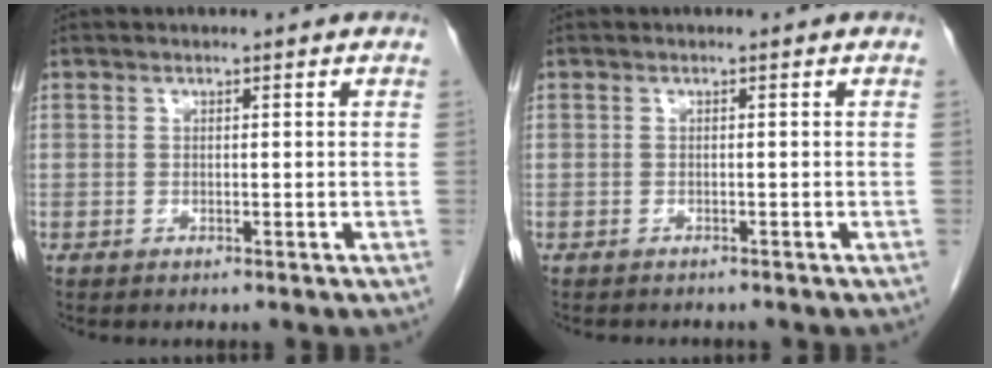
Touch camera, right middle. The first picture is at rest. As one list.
[{"total": 2.0, "force": [-1.9, 0.5, 0.6], "torque": [-0.013, -0.005, -0.021]}]